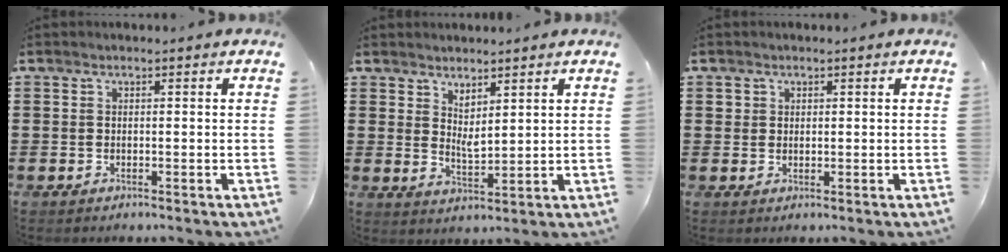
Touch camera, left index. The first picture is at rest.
{"total": 3.2, "force": [2.7, 0.8, 1.3], "torque": [-0.032, -0.007, 0.051]}
{"total": 1.3, "force": [0.7, 1.0, 0.3], "torque": [-0.010, 0.005, 0.013]}